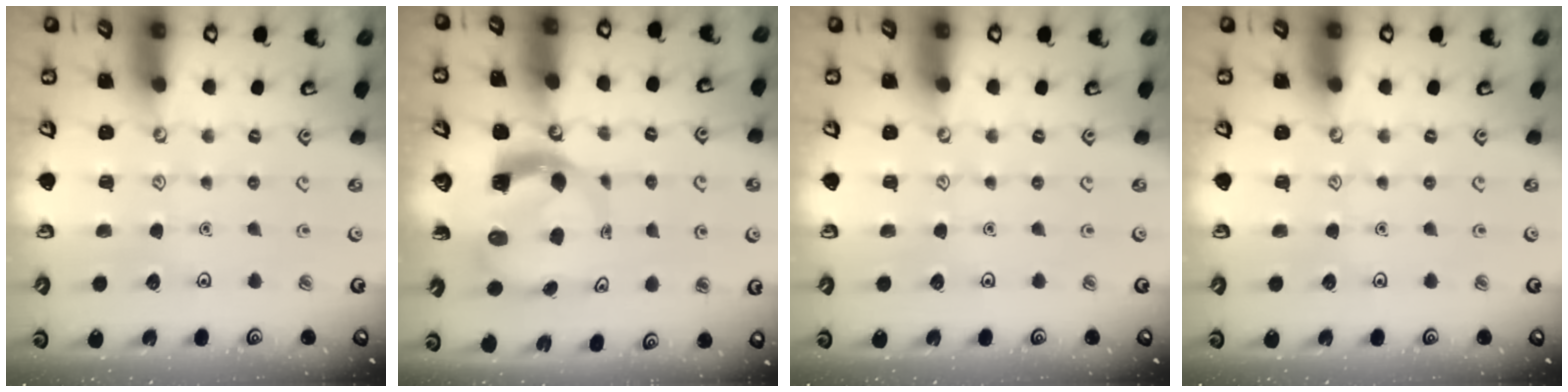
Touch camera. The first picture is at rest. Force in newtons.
{"total": 5.7, "press": 5.6, "slide": 1.0}
{"total": 0.0}
{"total": 0.0}